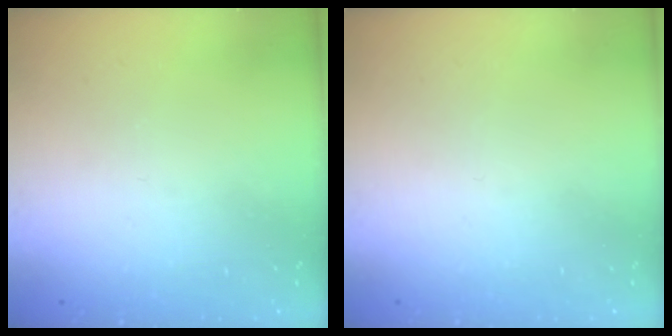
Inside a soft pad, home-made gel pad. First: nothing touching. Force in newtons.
{"total": 1.8, "press": 1.8, "slide": 0.1}